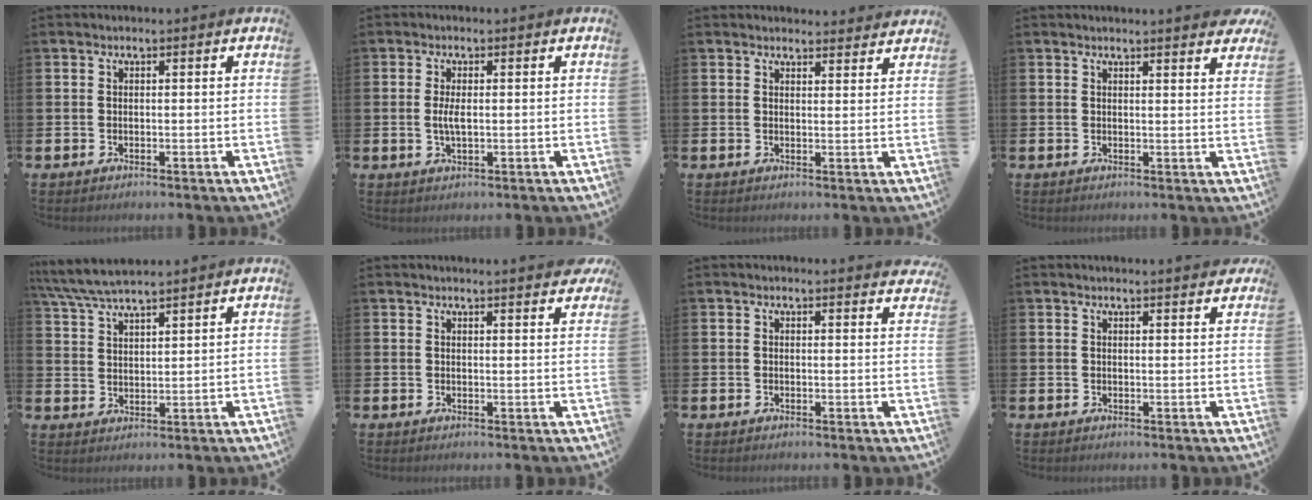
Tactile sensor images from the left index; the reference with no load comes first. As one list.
[{"total": 2.6, "force": [0.0, 0.9, 2.4], "torque": [-0.043, 0.001, -0.002]}, {"total": 2.5, "force": [2.5, 0.4, -0.3], "torque": [0.014, -0.020, 0.042]}, {"total": 2.0, "force": [2.0, -0.3, -0.2], "torque": [0.021, -0.021, 0.031]}, {"total": 5.7, "force": [5.4, 0.6, 1.9], "torque": [-0.056, -0.018, 0.099]}, {"total": 1.8, "force": [1.8, -0.1, 0.1], "torque": [0.009, -0.013, 0.029]}, {"total": 1.0, "force": [0.9, 0.1, -0.1], "torque": [0.013, -0.007, 0.015]}, {"total": 1.2, "force": [1.2, -0.1, 0.0], "torque": [0.011, -0.009, 0.019]}]